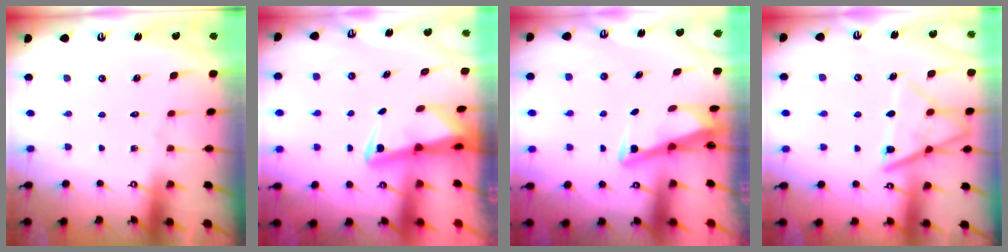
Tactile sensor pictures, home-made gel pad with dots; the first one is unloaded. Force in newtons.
{"total": 2.7, "press": 2.6, "slide": 0.6}
{"total": 3.5, "press": 3.5, "slide": 0.3}
{"total": 13.9, "press": 13.8, "slide": 1.5}